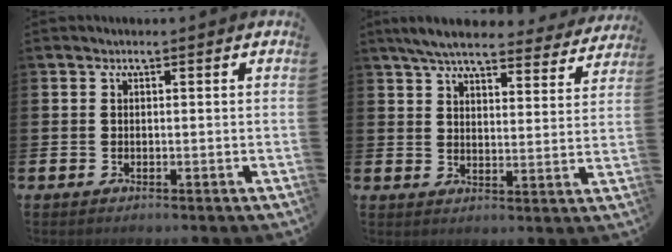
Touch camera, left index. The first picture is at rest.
{"total": 6.5, "force": [6.0, 1.1, 2.2], "torque": [-0.053, -0.035, 0.103]}